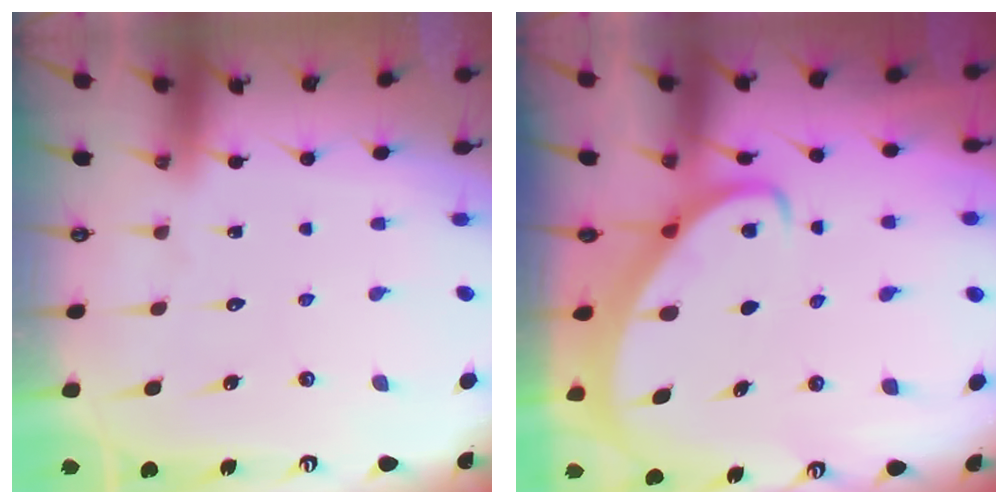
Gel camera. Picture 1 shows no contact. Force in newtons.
{"total": 2.9, "press": 2.9, "slide": 0.3}